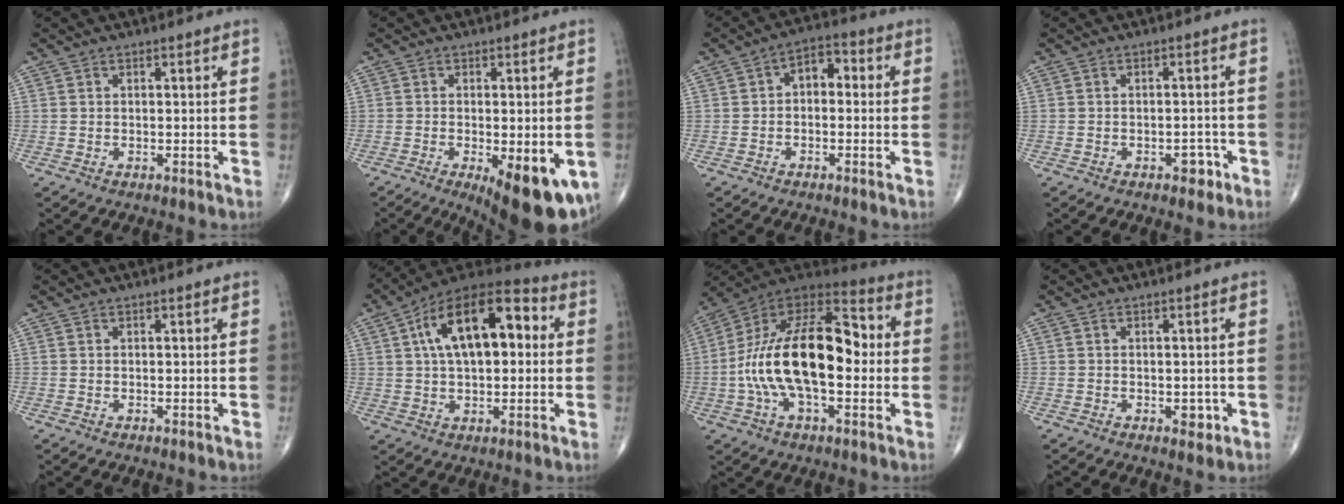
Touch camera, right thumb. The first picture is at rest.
{"total": 14.0, "force": [-5.4, 5.2, 11.8], "torque": [-0.128, -0.014, -0.065]}
{"total": 5.5, "force": [0.1, 3.5, 4.2], "torque": [-0.042, 0.022, -0.013]}
{"total": 2.8, "force": [-1.6, 1.6, 1.6], "torque": [-0.007, 0.011, -0.020]}
{"total": 0.0}
{"total": 19.0, "force": [4.0, 9.6, 15.9], "torque": [-0.241, 0.032, 0.053]}
{"total": 24.0, "force": [-1.0, 12.0, 20.7], "torque": [-0.362, 0.041, -0.024]}
{"total": 2.2, "force": [-0.7, 1.4, 1.5], "torque": [-0.007, 0.001, -0.007]}